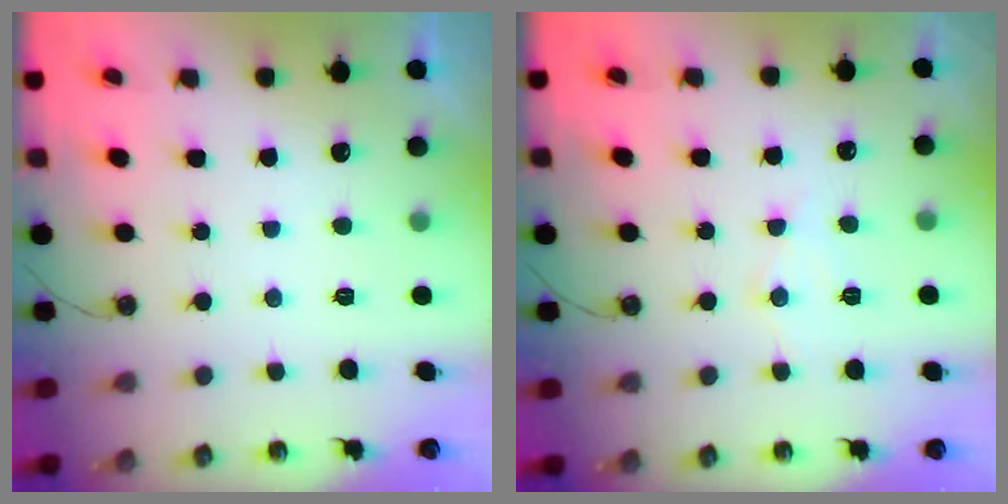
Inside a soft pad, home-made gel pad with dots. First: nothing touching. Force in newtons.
{"total": 6.7, "press": 6.6, "slide": 0.8}